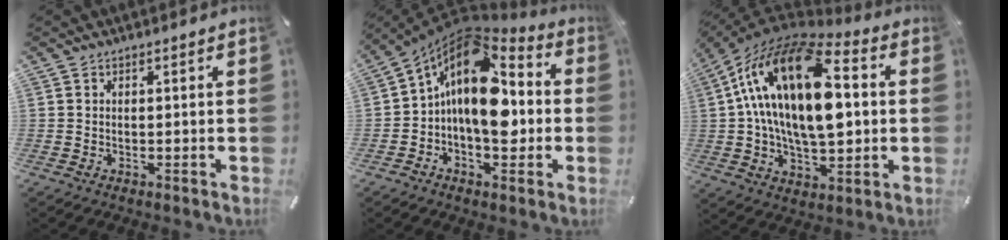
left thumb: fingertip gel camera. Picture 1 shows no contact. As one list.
[{"total": 17.2, "force": [1.3, 10.6, 13.5], "torque": [-0.239, -0.024, 0.015]}, {"total": 27.4, "force": [3.8, 15.5, 22.3], "torque": [-0.420, -0.004, 0.062]}]